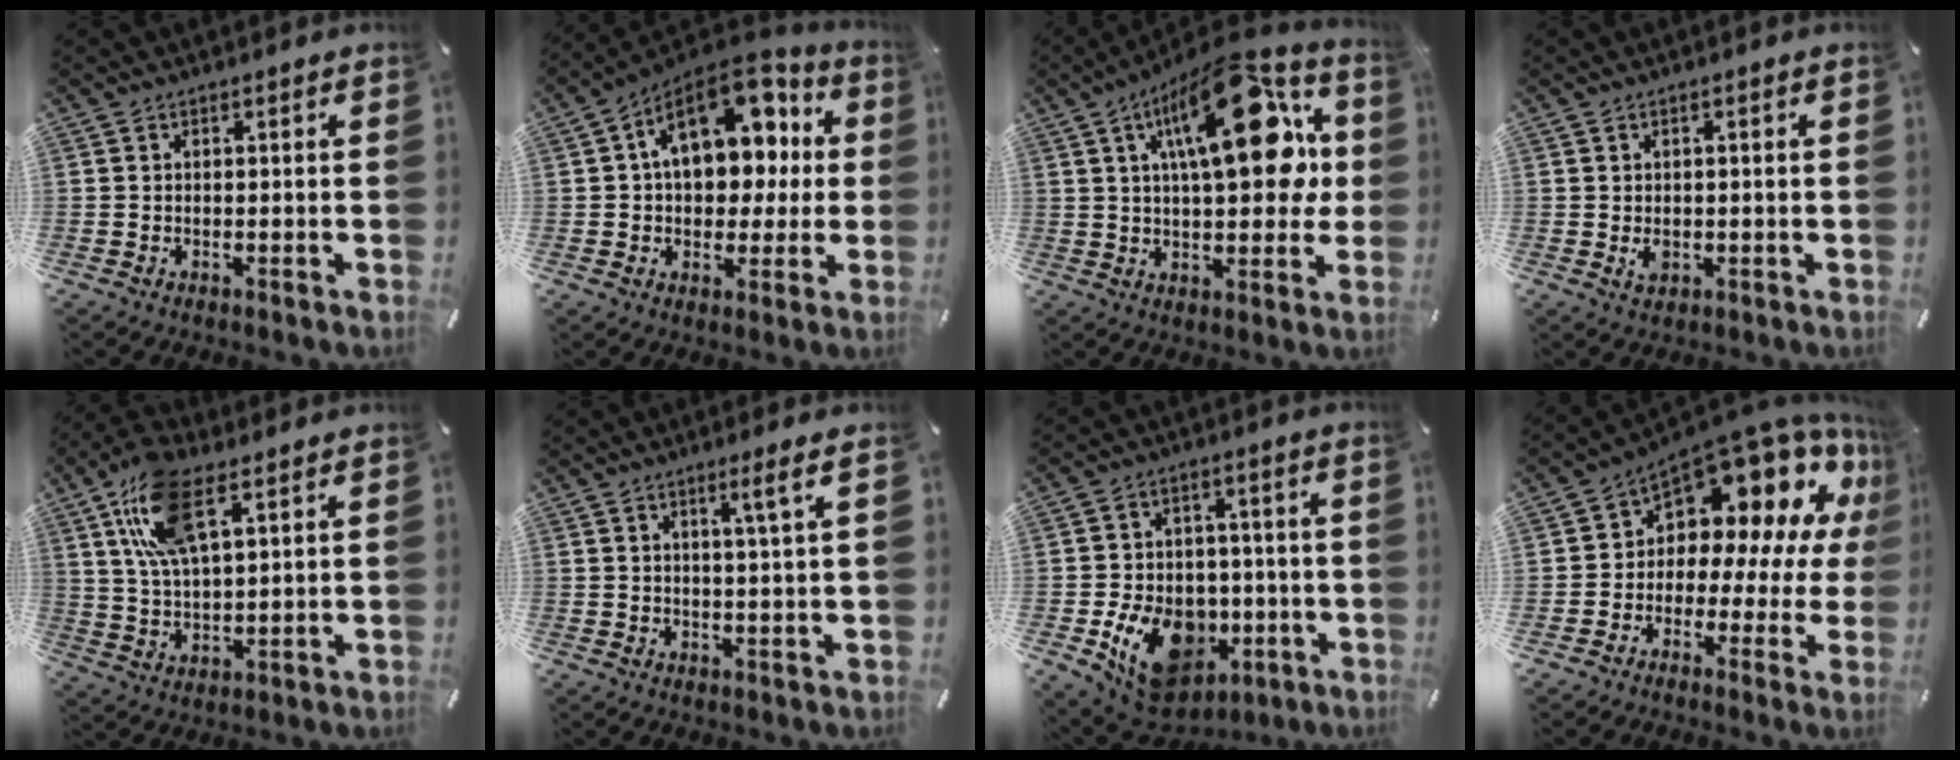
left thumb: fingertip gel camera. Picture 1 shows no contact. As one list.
[{"total": 17.4, "force": [5.3, 11.7, 11.7], "torque": [-0.183, -0.031, 0.095]}, {"total": 24.2, "force": [8.0, 11.6, 19.6], "torque": [-0.283, -0.029, 0.124]}, {"total": 2.1, "force": [-0.3, 1.5, 1.5], "torque": [-0.029, 0.002, -0.006]}, {"total": 14.8, "force": [8.1, 6.2, 10.7], "torque": [-0.225, -0.010, 0.144]}, {"total": 5.2, "force": [2.4, -0.3, 4.6], "torque": [-0.085, -0.005, 0.034]}, {"total": 16.0, "force": [-5.3, 12.1, 9.1], "torque": [-0.146, 0.026, -0.077]}, {"total": 14.3, "force": [7.8, 8.7, 8.3], "torque": [-0.121, -0.082, 0.130]}]